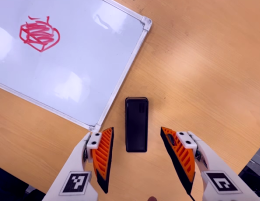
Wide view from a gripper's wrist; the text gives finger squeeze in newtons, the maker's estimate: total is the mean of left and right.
{"total": 0.0}